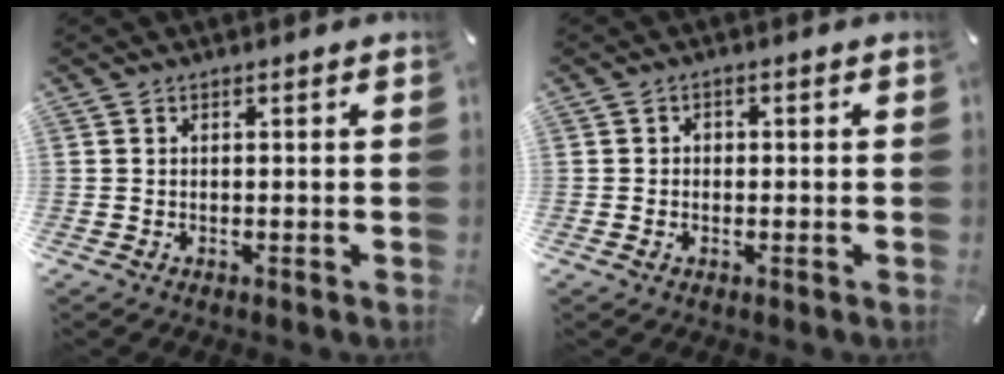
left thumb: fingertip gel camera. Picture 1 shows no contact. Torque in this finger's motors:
{"motor_torque": [-0.05, -0.09, 0.02, -0.03, 0.00]}